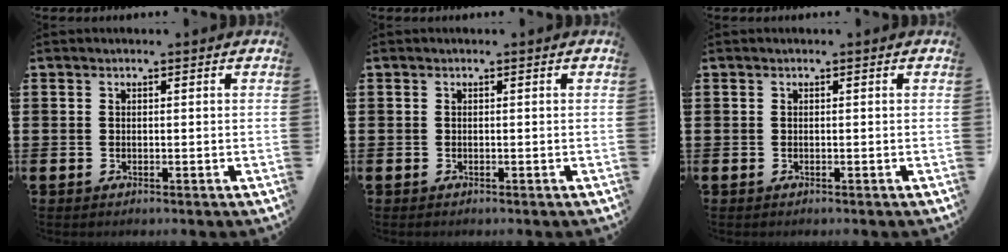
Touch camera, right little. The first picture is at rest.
{"total": 0.0}
{"total": 0.0}